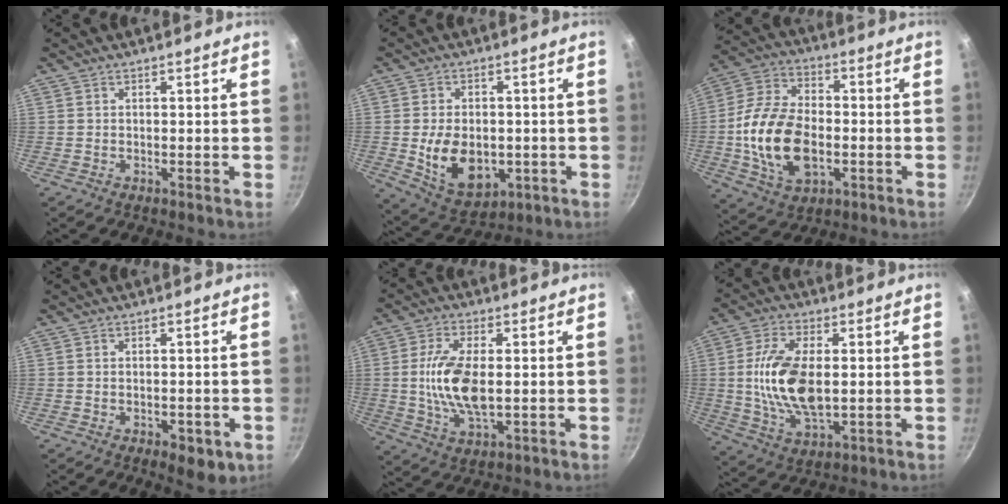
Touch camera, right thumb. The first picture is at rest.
{"total": 12.4, "force": [-1.8, 8.4, 8.9], "torque": [-0.127, -0.005, -0.008]}
{"total": 17.6, "force": [-2.8, 10.8, 13.7], "torque": [-0.251, 0.022, -0.053]}
{"total": 6.1, "force": [-2.2, 2.8, 4.9], "torque": [-0.054, -0.001, -0.023]}
{"total": 11.5, "force": [0.2, 5.3, 10.2], "torque": [-0.200, -0.003, 0.004]}
{"total": 14.2, "force": [0.5, 7.3, 12.2], "torque": [-0.233, 0.000, 0.012]}